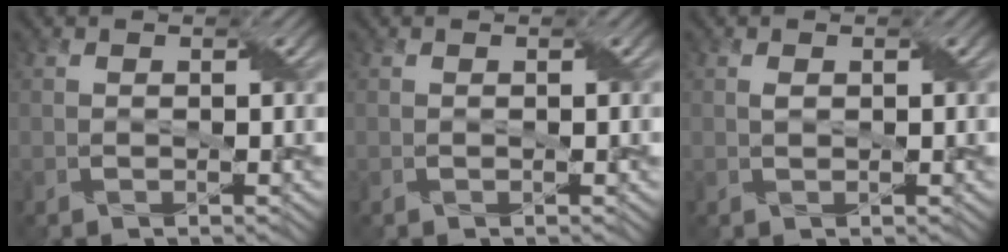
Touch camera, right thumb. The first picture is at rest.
{"total": 0.0}
{"total": 0.8, "force": [0.2, 0.4, 0.6], "torque": [-0.014, 0.003, 0.004]}